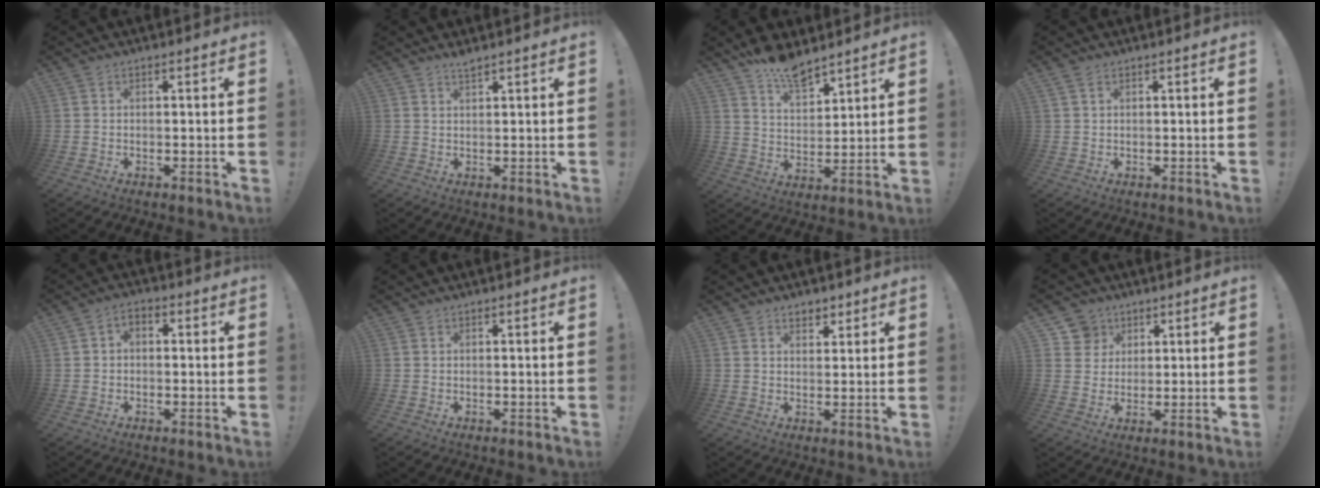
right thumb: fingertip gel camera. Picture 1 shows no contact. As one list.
[{"total": 2.1, "force": [2.0, 0.2, 0.7], "torque": [-0.013, -0.006, 0.035]}, {"total": 10.1, "force": [8.5, 3.9, 3.7], "torque": [-0.059, -0.058, 0.158]}, {"total": 1.8, "force": [1.0, 1.1, 1.0], "torque": [-0.019, 0.001, 0.018]}, {"total": 2.8, "force": [-1.0, 1.9, 1.8], "torque": [-0.027, 0.005, -0.019]}, {"total": 0.0}, {"total": 3.4, "force": [2.5, 2.2, 0.7], "torque": [0.005, -0.013, 0.044]}, {"total": 7.4, "force": [3.8, 6.3, 0.7], "torque": [-0.007, -0.028, 0.075]}]